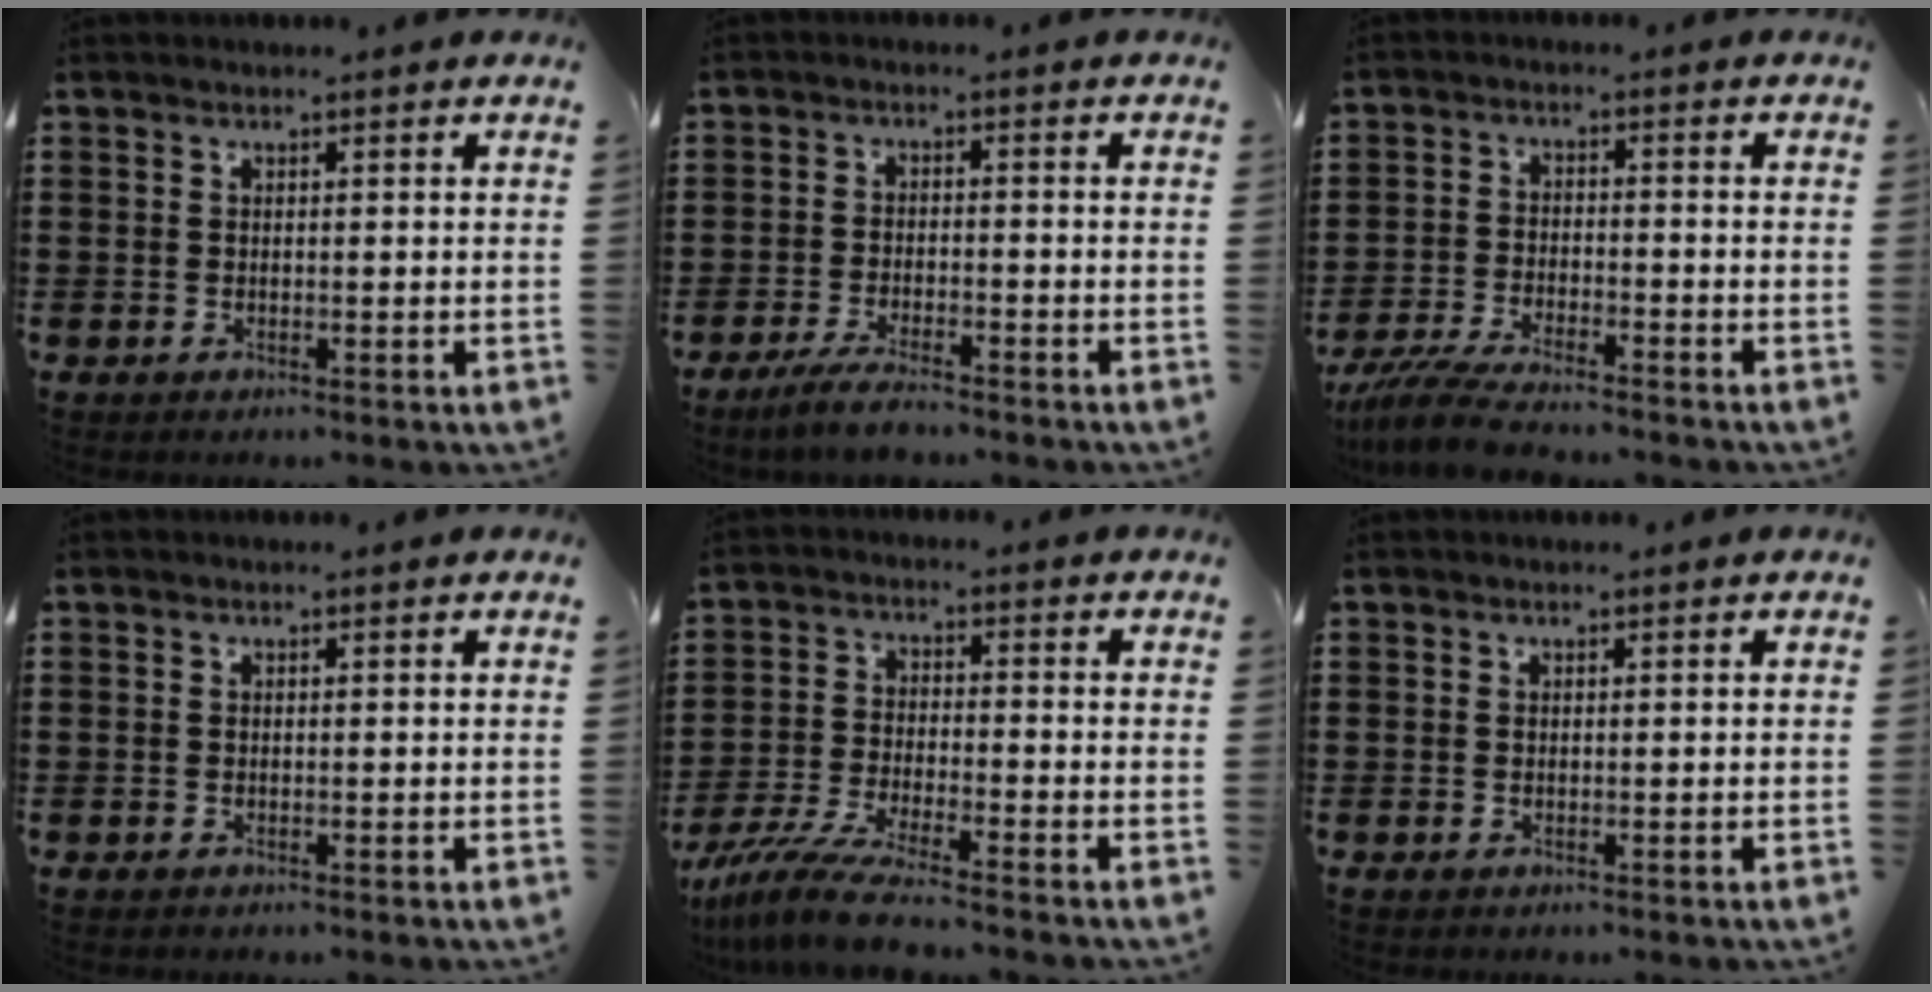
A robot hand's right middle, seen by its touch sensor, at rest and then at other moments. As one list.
[{"total": 4.3, "force": [-3.7, 0.5, 2.2], "torque": [-0.049, -0.005, -0.073]}, {"total": 5.8, "force": [-5.3, 0.5, 2.3], "torque": [-0.062, -0.011, -0.108]}, {"total": 0.0}, {"total": 7.6, "force": [-6.6, 0.1, 3.7], "torque": [-0.087, -0.012, -0.130]}, {"total": 0.0}]